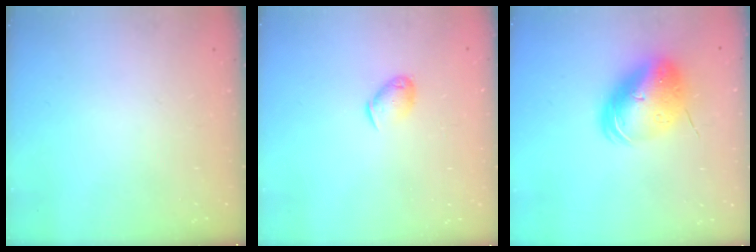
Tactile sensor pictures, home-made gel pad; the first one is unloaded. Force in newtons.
{"total": 6.4, "press": 6.4, "slide": 0.5}
{"total": 14.3, "press": 14.1, "slide": 2.6}